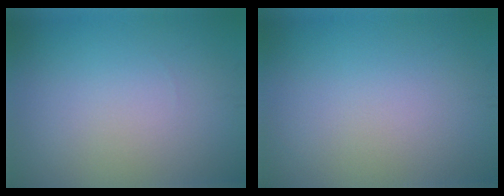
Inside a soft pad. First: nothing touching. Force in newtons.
{"total": 0.0}